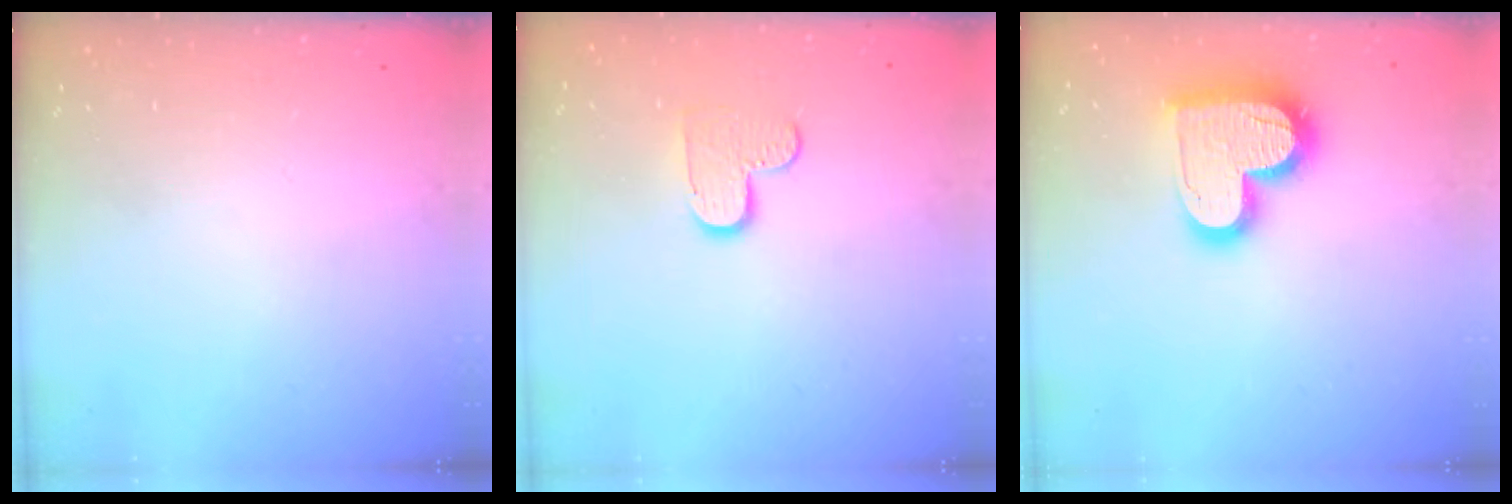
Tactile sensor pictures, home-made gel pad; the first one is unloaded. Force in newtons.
{"total": 6.8, "press": 6.8, "slide": 0.2}
{"total": 16.9, "press": 16.9, "slide": 1.3}